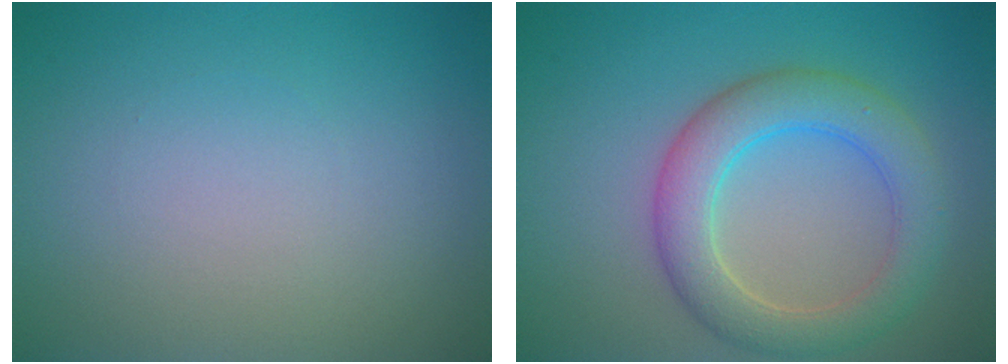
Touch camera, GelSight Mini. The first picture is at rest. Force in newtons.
{"total": 5.4, "press": 5.4, "slide": 0.1}